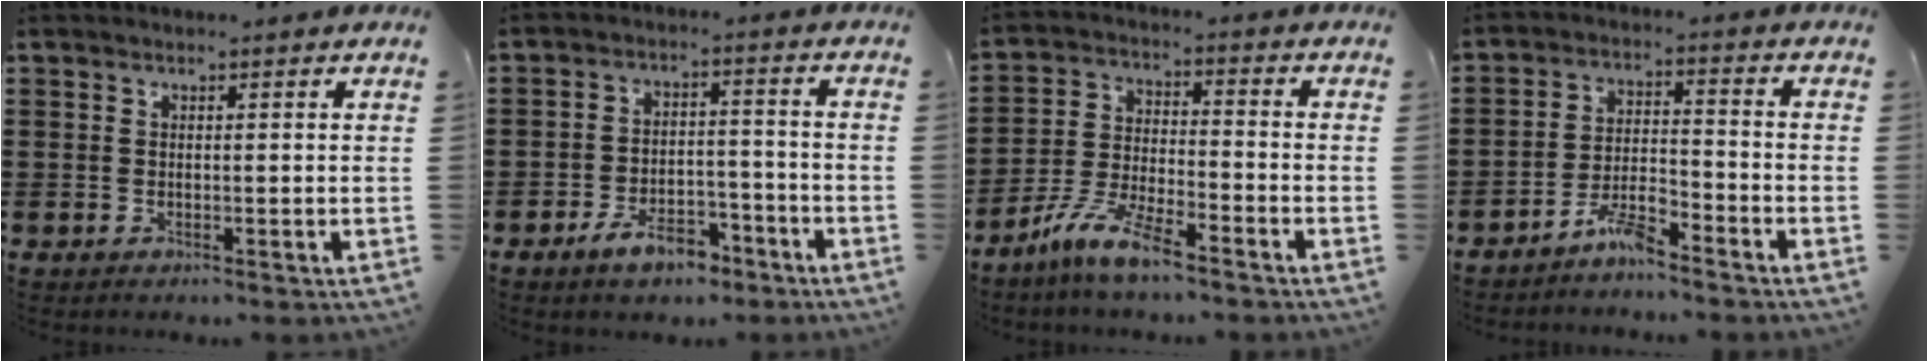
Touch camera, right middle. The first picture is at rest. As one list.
[{"total": 6.3, "force": [-4.8, 2.6, 3.1], "torque": [-0.058, 0.014, -0.092]}, {"total": 8.2, "force": [-6.6, 1.1, 4.8], "torque": [-0.114, -0.004, -0.131]}, {"total": 4.9, "force": [-4.4, 0.5, 2.1], "torque": [-0.053, 0.004, -0.091]}]